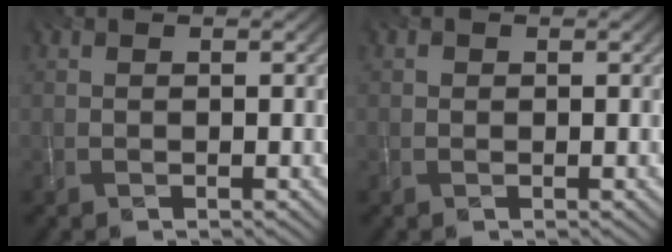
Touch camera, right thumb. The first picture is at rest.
{"total": 0.5, "force": [0.0, 0.5, 0.1], "torque": [0.001, -0.003, -0.003]}